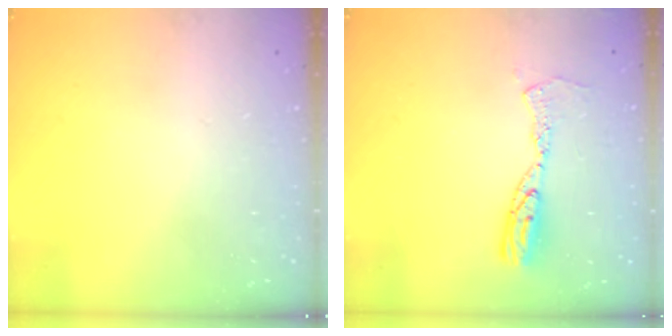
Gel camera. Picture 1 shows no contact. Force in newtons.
{"total": 9.3, "press": 9.3, "slide": 0.9}